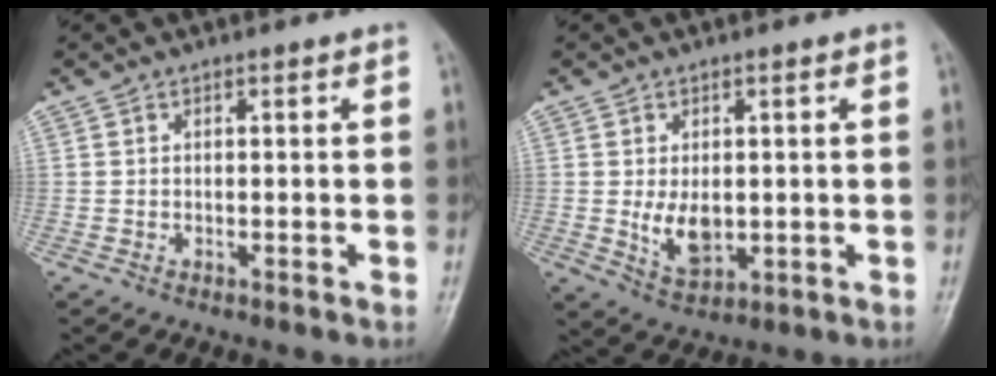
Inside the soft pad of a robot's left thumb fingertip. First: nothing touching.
{"total": 6.1, "force": [-0.1, 3.8, 4.8], "torque": [-0.069, -0.013, 0.011]}